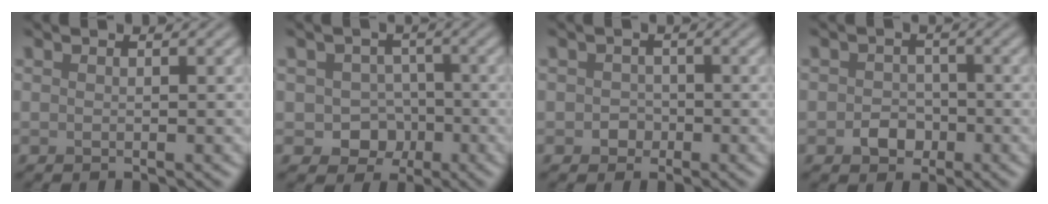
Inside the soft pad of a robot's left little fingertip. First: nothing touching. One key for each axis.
{"total": 3.8, "fx": -0.9, "fy": 3.3, "fz": 1.7, "tx": -0.005, "ty": -0.003, "tz": -0.022}
{"total": 1.2, "fx": -0.4, "fy": 1.1, "fz": 0.3, "tx": 0.000, "ty": -0.001, "tz": -0.009}
{"total": 2.3, "fx": -0.9, "fy": 1.8, "fz": 1.0, "tx": -0.011, "ty": 0.000, "tz": -0.021}